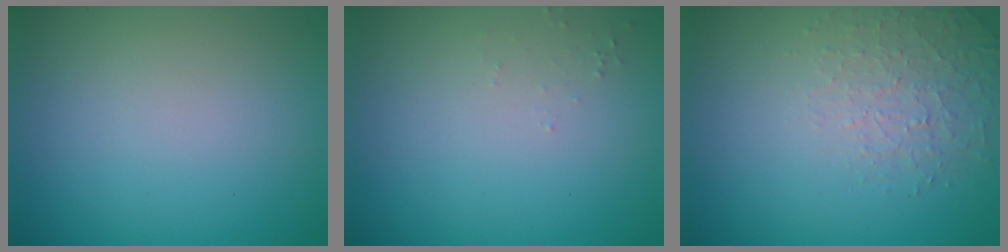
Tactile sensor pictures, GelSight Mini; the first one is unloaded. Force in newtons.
{"total": 0.6, "press": 0.6, "slide": 0.2}
{"total": 1.5, "press": 0.8, "slide": 1.3}